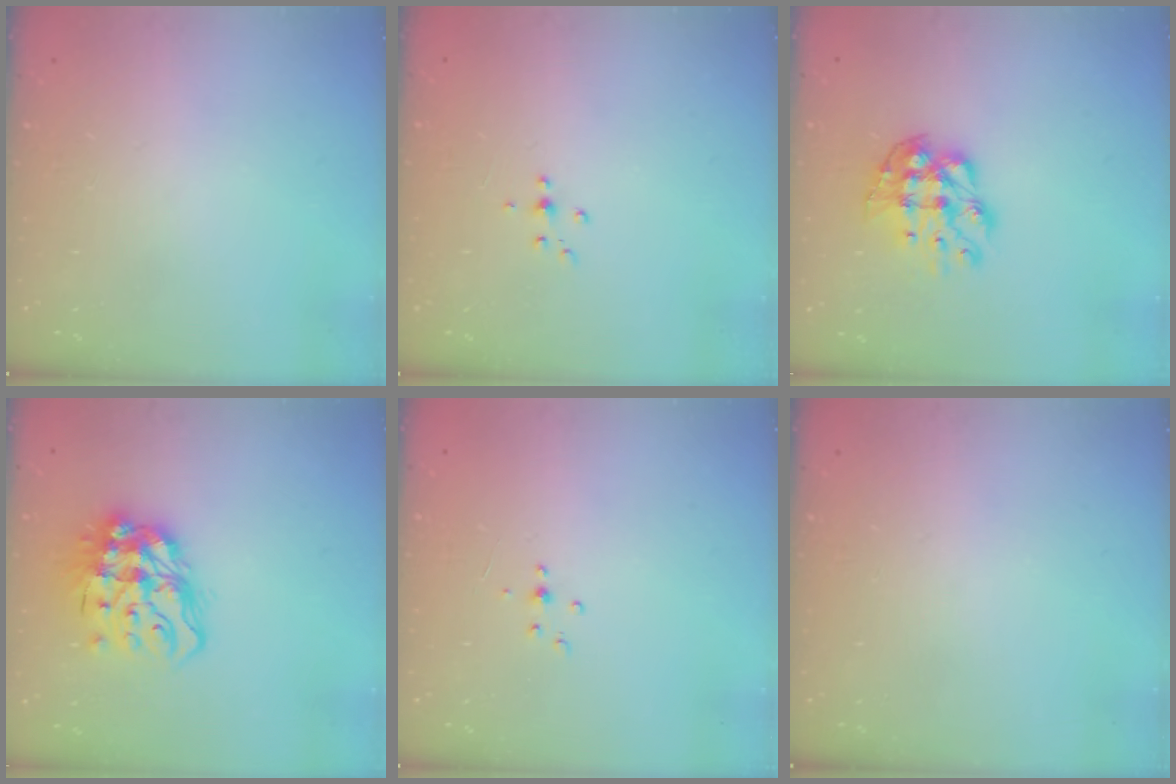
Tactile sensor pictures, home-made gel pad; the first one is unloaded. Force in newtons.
{"total": 3.5, "press": 3.3, "slide": 1.0}
{"total": 8.7, "press": 8.7, "slide": 0.8}
{"total": 14.6, "press": 14.5, "slide": 1.9}
{"total": 3.7, "press": 3.6, "slide": 1.0}
{"total": 0.0}